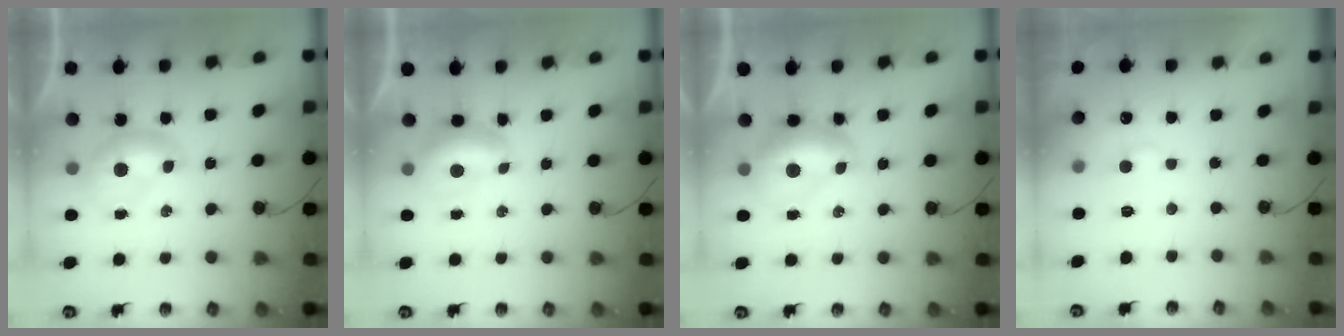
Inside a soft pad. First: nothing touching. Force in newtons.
{"total": 0.0}
{"total": 2.2, "press": 2.1, "slide": 0.8}
{"total": 1.8, "press": 1.7, "slide": 0.5}